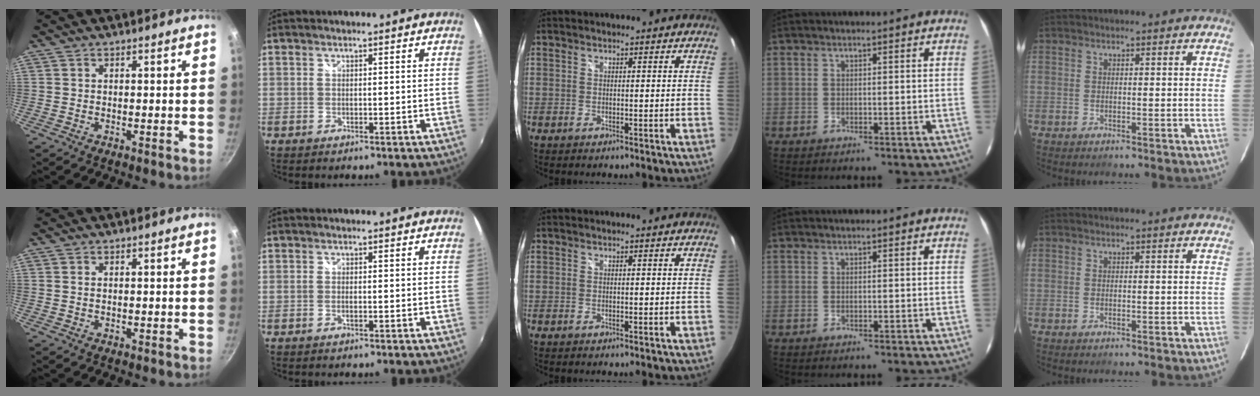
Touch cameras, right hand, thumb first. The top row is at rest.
{"thumb": {"total": 0.5, "force": [0.2, 0.1, 0.4], "torque": [-0.010, -0.002, 0.005]}, "index": {"total": 0.9, "force": [-0.3, 0.1, 0.8], "torque": [-0.016, 0.000, -0.007]}}